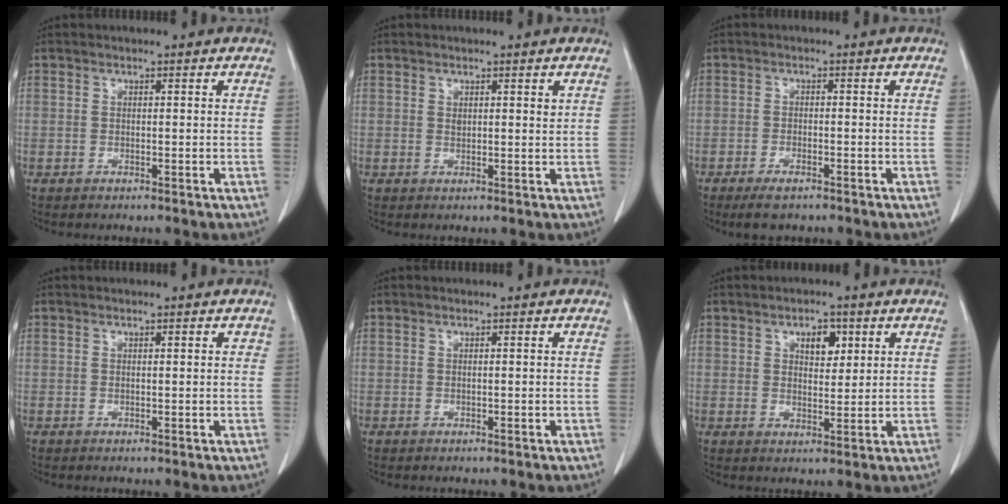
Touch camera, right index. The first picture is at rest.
{"total": 1.2, "force": [0.6, 0.5, 0.9], "torque": [-0.016, -0.001, 0.012]}
{"total": 3.6, "force": [-2.7, 1.0, 2.3], "torque": [-0.043, -0.005, -0.042]}
{"total": 0.5, "force": [0.3, 0.3, 0.4], "torque": [-0.002, 0.001, 0.001]}
{"total": 0.0}
{"total": 4.1, "force": [1.9, 2.2, 2.9], "torque": [-0.043, 0.002, 0.031]}